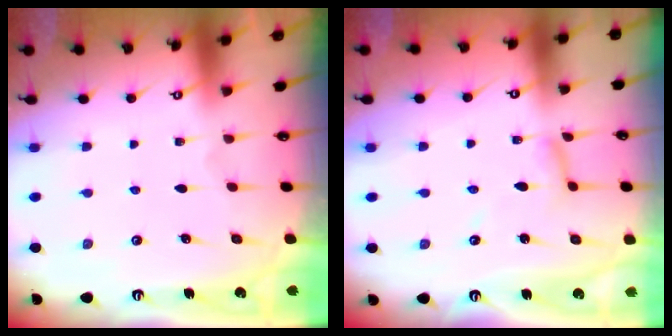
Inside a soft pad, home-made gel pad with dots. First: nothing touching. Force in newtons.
{"total": 5.2, "press": 5.2, "slide": 0.5}